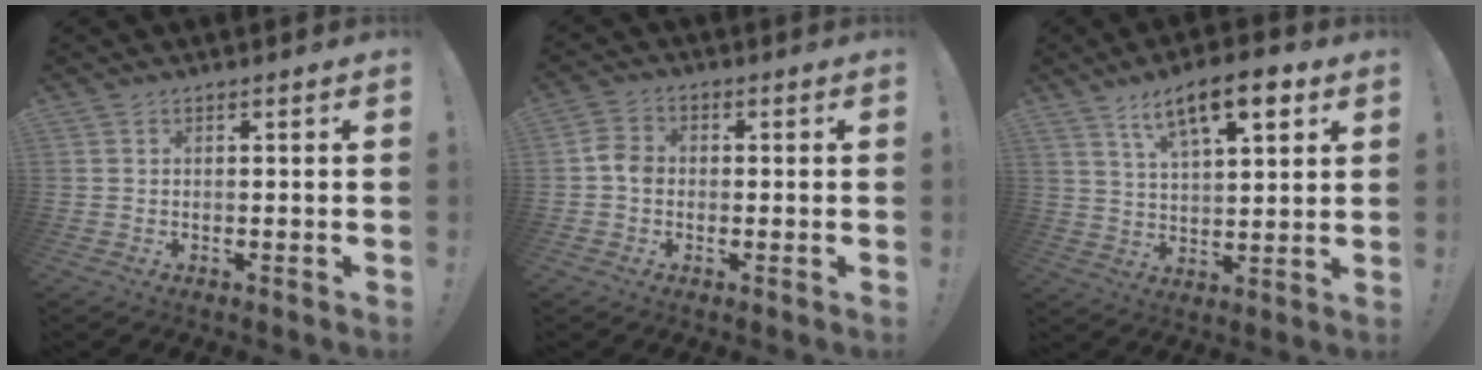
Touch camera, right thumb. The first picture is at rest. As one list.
[{"total": 4.7, "force": [-0.9, 3.6, 2.9], "torque": [-0.042, 0.016, -0.014]}, {"total": 13.0, "force": [7.2, 4.5, 9.9], "torque": [-0.159, -0.022, 0.119]}]